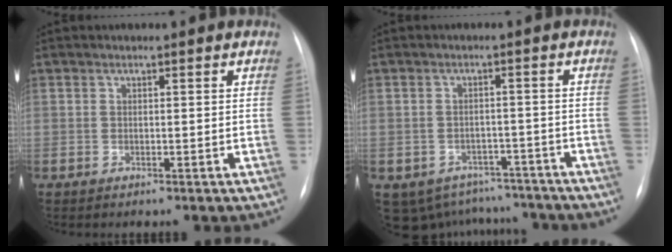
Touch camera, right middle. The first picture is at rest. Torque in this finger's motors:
{"motor_torque": [0.36, -0.52, 0.00, -0.01]}